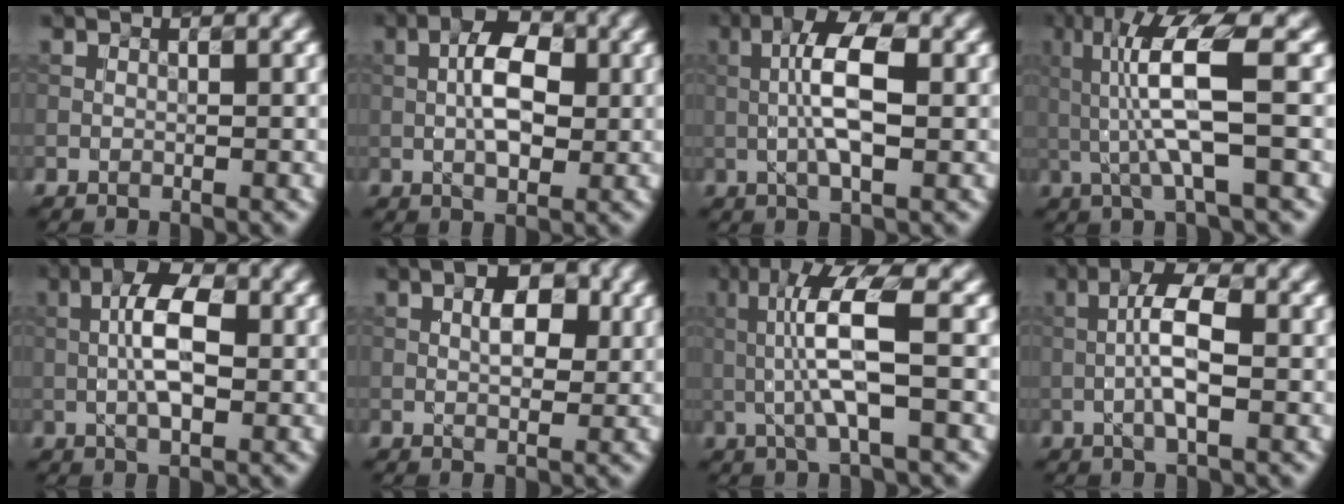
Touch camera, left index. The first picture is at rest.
{"total": 5.3, "force": [0.2, 2.6, 4.6], "torque": [-0.078, 0.008, -0.002]}
{"total": 5.7, "force": [0.1, 1.7, 5.5], "torque": [-0.106, 0.010, -0.006]}
{"total": 6.9, "force": [0.5, 1.1, 6.8], "torque": [-0.140, 0.007, 0.014]}
{"total": 5.4, "force": [0.1, 2.2, 5.0], "torque": [-0.092, 0.009, -0.005]}
{"total": 3.4, "force": [0.7, 1.8, 2.8], "torque": [-0.043, 0.002, 0.009]}
{"total": 6.0, "force": [0.1, 1.0, 5.9], "torque": [-0.126, 0.008, 0.002]}
{"total": 4.6, "force": [-0.4, 1.2, 4.4], "torque": [-0.087, 0.010, -0.015]}